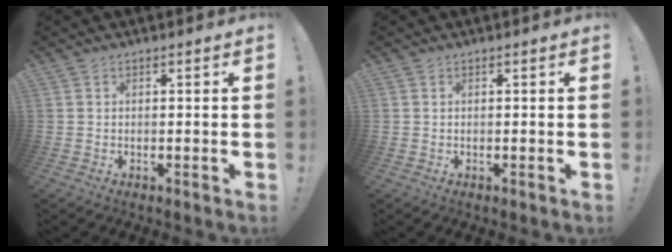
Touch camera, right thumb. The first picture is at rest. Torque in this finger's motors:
{"motor_torque": [-0.03, 0.11, 0.13, -0.01, -0.02]}